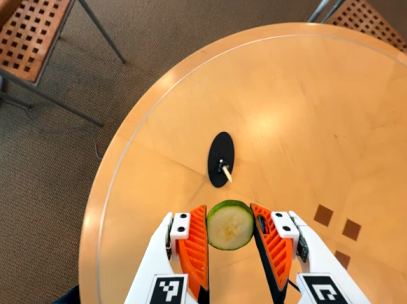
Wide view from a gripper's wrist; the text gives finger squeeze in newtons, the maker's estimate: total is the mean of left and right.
{"total": 9.8, "left": 10.5, "right": 9.2}